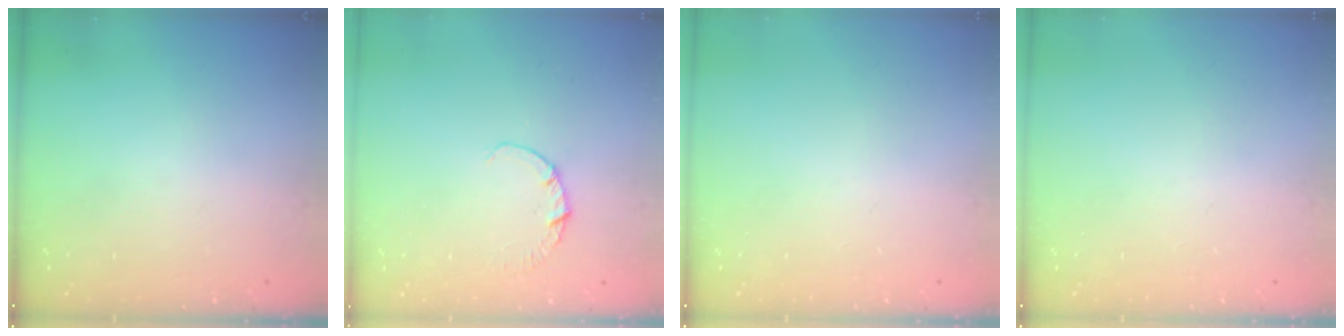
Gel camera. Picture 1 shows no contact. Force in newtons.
{"total": 1.9, "press": 1.9, "slide": 0.3}
{"total": 0.0}
{"total": 0.0}